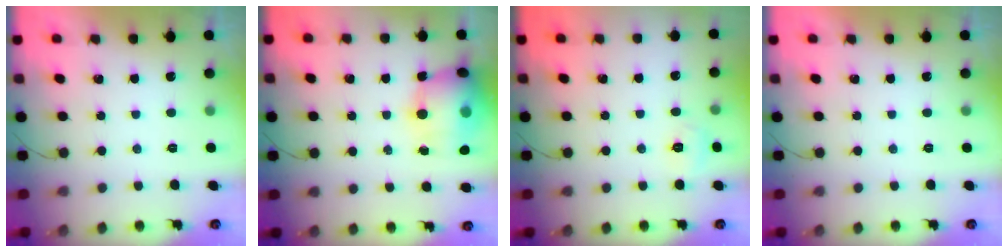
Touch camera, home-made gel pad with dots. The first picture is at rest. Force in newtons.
{"total": 15.6, "press": 15.1, "slide": 3.9}
{"total": 4.1, "press": 3.9, "slide": 1.2}
{"total": 0.0}